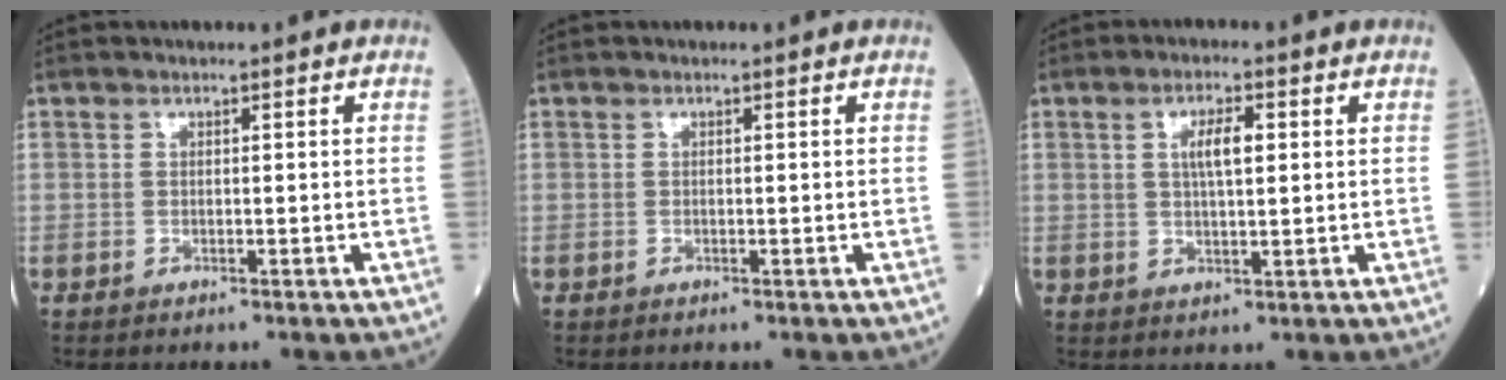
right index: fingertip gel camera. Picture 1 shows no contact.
{"total": 0.0}
{"total": 4.2, "force": [1.1, 1.0, 3.9], "torque": [-0.071, 0.005, 0.019]}